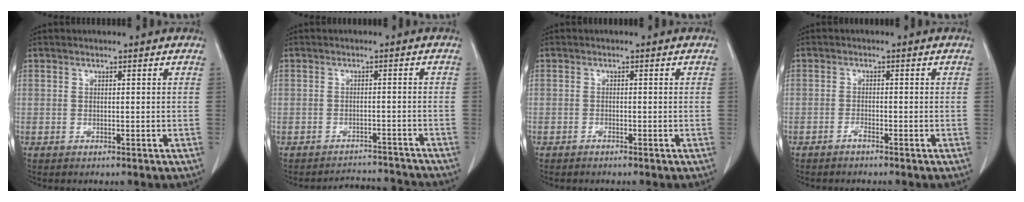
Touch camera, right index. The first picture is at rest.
{"total": 5.6, "force": [-5.4, 0.8, -1.3], "torque": [0.021, 0.024, -0.070]}
{"total": 0.5, "force": [-0.5, 0.1, 0.1], "torque": [-0.004, 0.000, -0.010]}
{"total": 1.1, "force": [-1.0, 0.1, 0.4], "torque": [-0.007, 0.002, -0.018]}